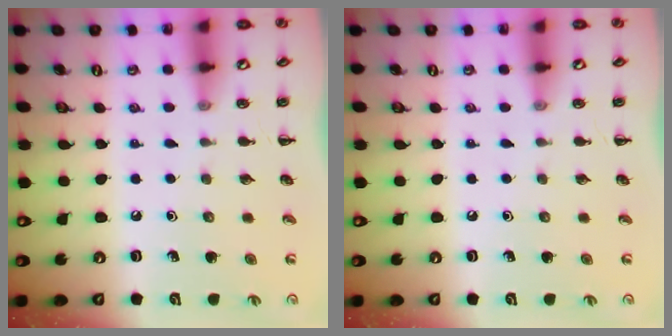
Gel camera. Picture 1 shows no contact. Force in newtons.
{"total": 0.0}